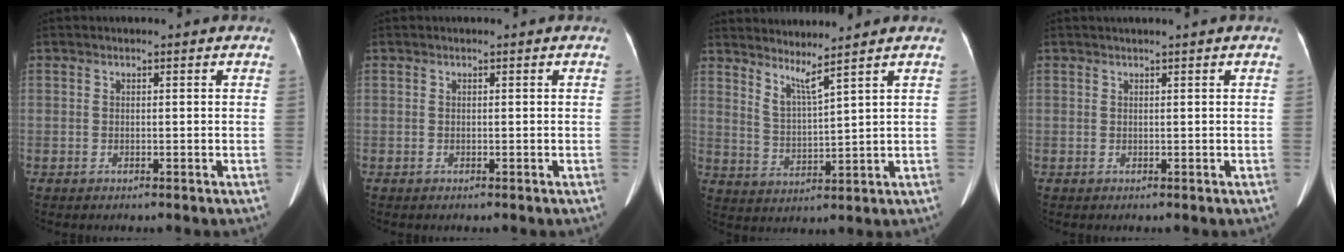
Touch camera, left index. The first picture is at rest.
{"total": 0.0}
{"total": 4.4, "force": [3.6, -1.3, 2.1], "torque": [-0.050, -0.024, 0.077]}
{"total": 1.6, "force": [1.4, -0.4, 0.8], "torque": [-0.009, 0.013, 0.030]}